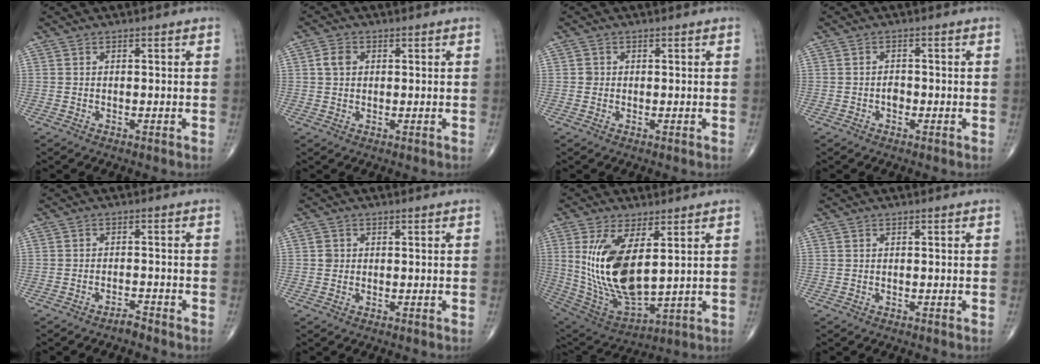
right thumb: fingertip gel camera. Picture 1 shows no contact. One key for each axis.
{"total": 3.0, "fx": 0.6, "fy": 2.3, "fz": 1.7, "tx": -0.030, "ty": 0.005, "tz": 0.010}
{"total": 0.9, "fx": 0.0, "fy": 0.9, "fz": 0.1, "tx": 0.003, "ty": 0.003, "tz": 0.000}
{"total": 1.7, "fx": -0.6, "fy": 1.2, "fz": 1.0, "tx": -0.009, "ty": 0.006, "tz": -0.013}
{"total": 1.6, "fx": -1.6, "fy": 0.2, "fz": 0.4, "tx": -0.005, "ty": 0.008, "tz": -0.029}
{"total": 1.2, "fx": 0.1, "fy": 1.2, "fz": 0.3, "tx": -0.001, "ty": 0.002, "tz": 0.002}
{"total": 17.0, "fx": 3.6, "fy": 7.5, "fz": 14.8, "tx": -0.290, "ty": -0.025, "tz": 0.093}
{"total": 0.0}